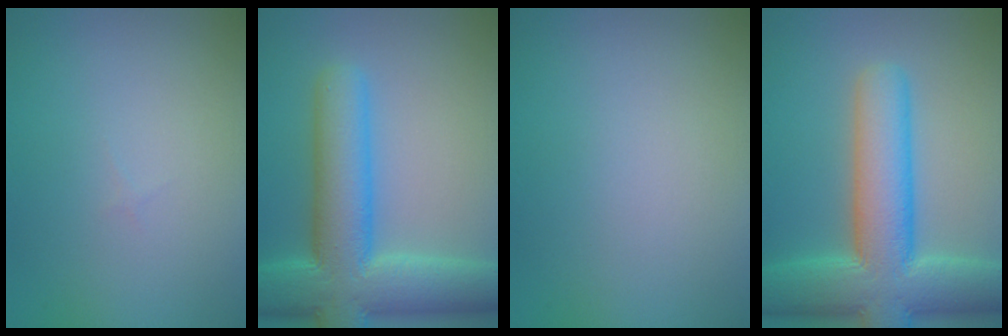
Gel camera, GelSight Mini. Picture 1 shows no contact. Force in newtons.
{"total": 10.4, "press": 10.4, "slide": 0.4}
{"total": 0.0}
{"total": 10.8, "press": 10.8, "slide": 0.6}